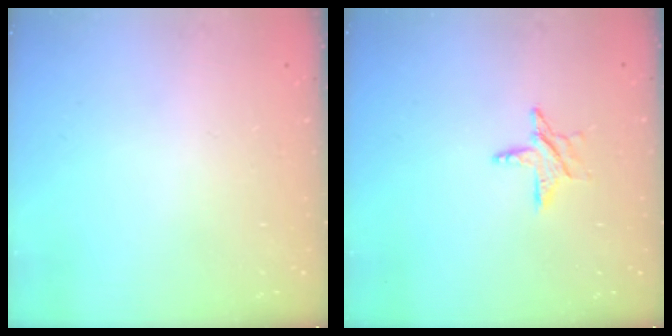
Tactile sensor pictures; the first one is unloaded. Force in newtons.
{"total": 6.6, "press": 6.5, "slide": 0.4}